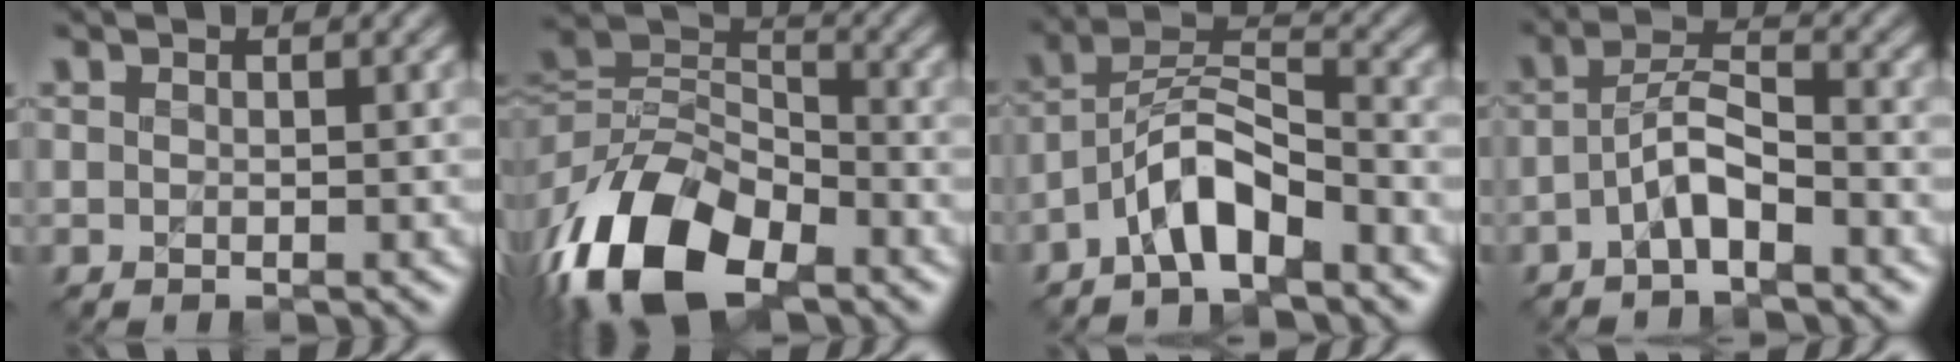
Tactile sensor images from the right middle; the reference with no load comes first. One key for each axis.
{"total": 12.8, "fx": -6.6, "fy": 7.6, "fz": 7.8, "tx": -0.164, "ty": -0.007, "tz": -0.131}
{"total": 4.8, "fx": -3.3, "fy": 1.5, "fz": 3.2, "tx": -0.059, "ty": 0.017, "tz": -0.065}
{"total": 3.1, "fx": -1.7, "fy": 0.8, "fz": 2.4, "tx": -0.050, "ty": 0.014, "tz": -0.038}